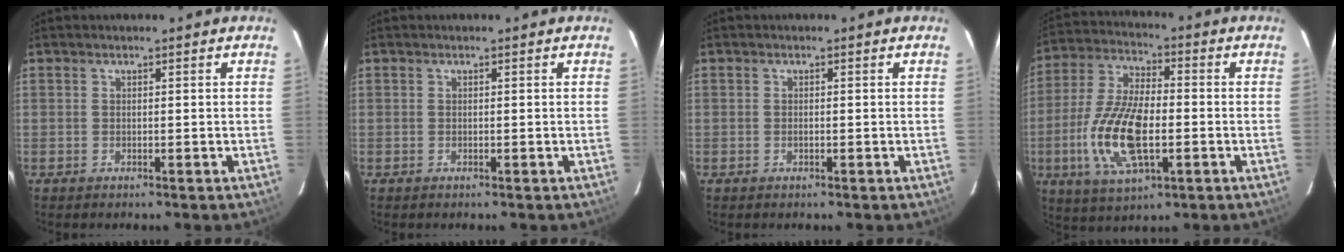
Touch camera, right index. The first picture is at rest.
{"total": 0.0}
{"total": 0.6, "force": [-0.3, 0.2, 0.4], "torque": [-0.008, 0.003, -0.006]}
{"total": 15.5, "force": [-3.8, 6.5, 13.6], "torque": [-0.289, -0.004, -0.071]}